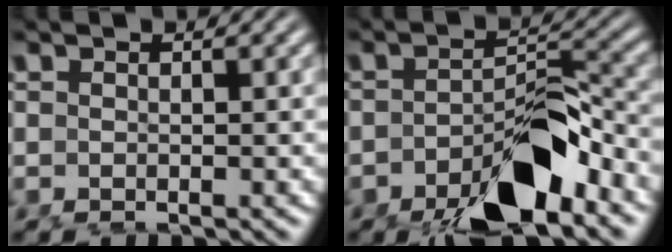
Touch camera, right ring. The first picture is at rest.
{"total": 7.7, "force": [-4.8, 2.8, 5.3], "torque": [-0.076, -0.020, -0.067]}